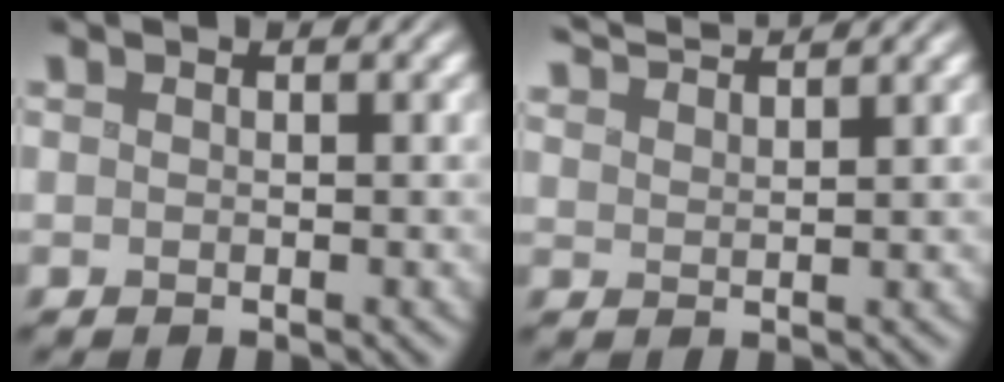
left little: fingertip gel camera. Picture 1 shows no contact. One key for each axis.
{"total": 4.2, "fx": 3.9, "fy": 0.5, "fz": 1.4, "tx": -0.017, "ty": 0.014, "tz": 0.063}